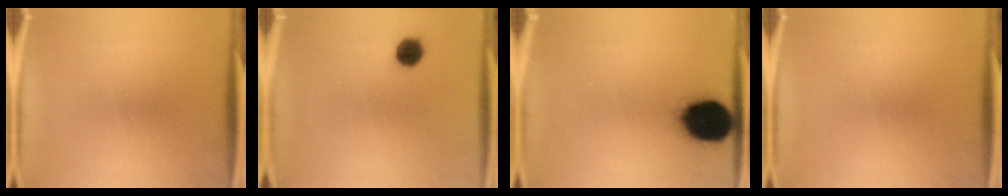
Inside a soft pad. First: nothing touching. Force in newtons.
{"total": 4.2}
{"total": 17.5}
{"total": 0.0}